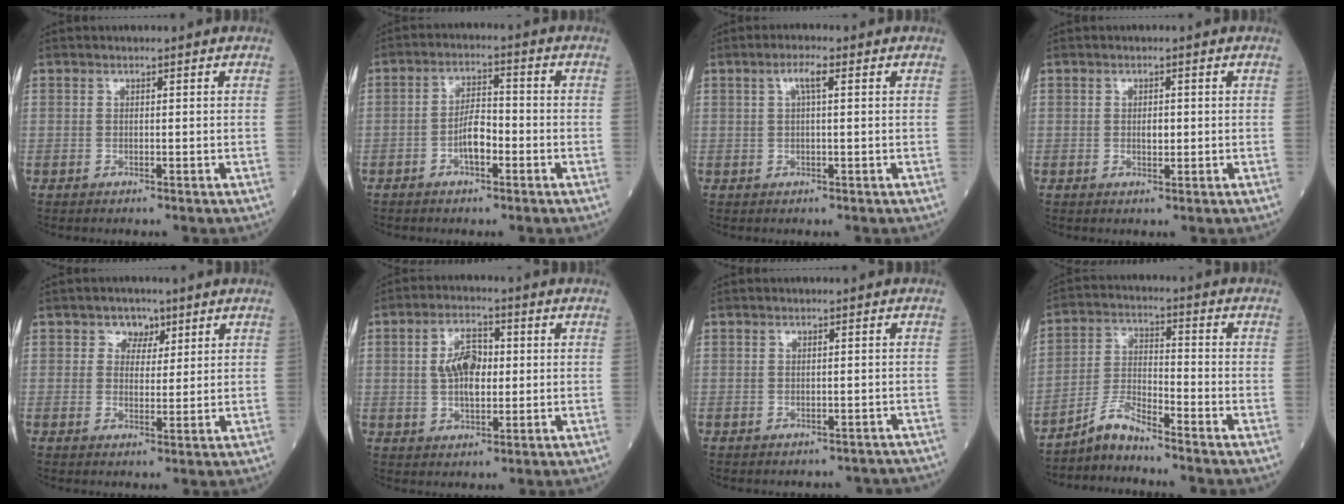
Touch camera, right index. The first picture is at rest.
{"total": 4.6, "force": [-1.9, 1.8, 3.9], "torque": [-0.077, 0.012, -0.037]}
{"total": 2.6, "force": [0.8, 0.3, 2.4], "torque": [-0.051, 0.008, 0.015]}
{"total": 1.5, "force": [0.0, 0.8, 1.3], "torque": [-0.024, -0.001, 0.001]}
{"total": 3.3, "force": [1.8, 2.5, 1.2], "torque": [-0.013, 0.004, 0.026]}
{"total": 6.8, "force": [0.6, 3.5, 5.8], "torque": [-0.113, 0.015, 0.011]}
{"total": 4.2, "force": [-3.7, 1.9, 0.6], "torque": [-0.002, 0.013, -0.038]}
{"total": 5.6, "force": [-5.2, 0.3, 2.1], "torque": [-0.050, -0.011, -0.101]}